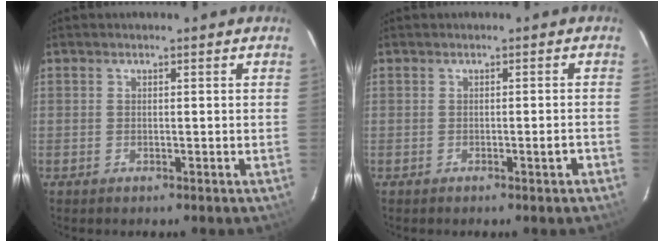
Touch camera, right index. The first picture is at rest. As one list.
[{"total": 1.5, "force": [-0.9, 0.1, 1.2], "torque": [-0.017, 0.002, -0.013]}]